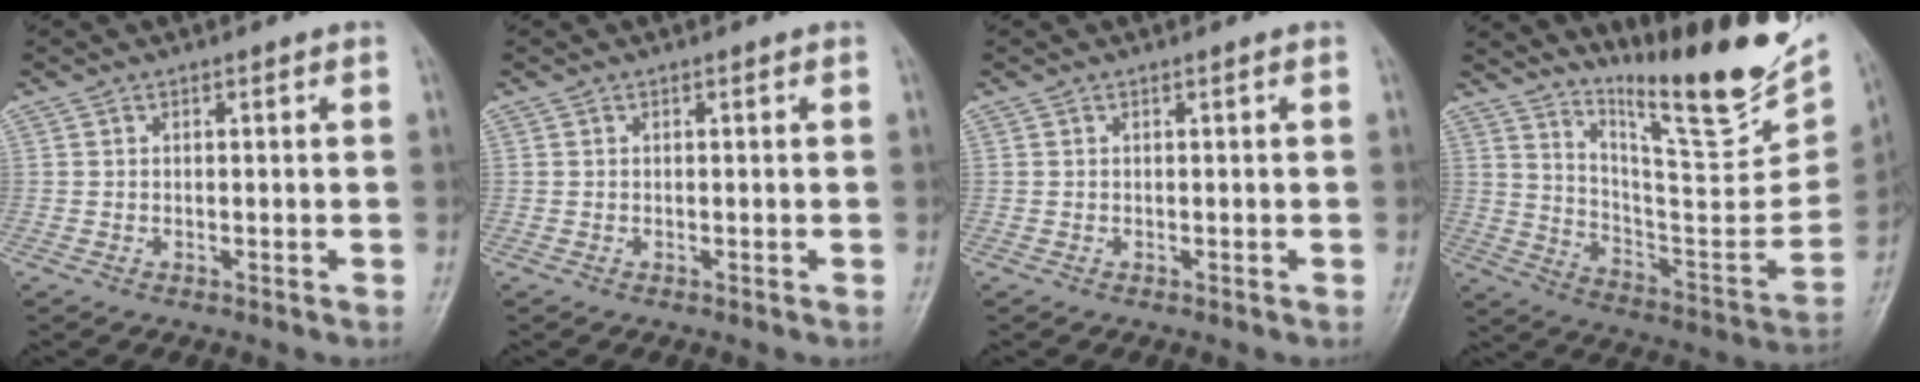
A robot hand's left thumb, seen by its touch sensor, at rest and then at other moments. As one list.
[{"total": 0.0}, {"total": 0.0}, {"total": 23.4, "force": [17.9, 3.9, 14.5], "torque": [-0.193, -0.119, 0.282]}]